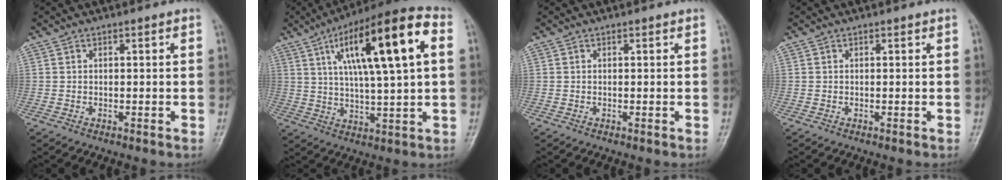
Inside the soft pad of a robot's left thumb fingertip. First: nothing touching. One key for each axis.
{"total": 20.2, "fx": 6.0, "fy": 4.7, "fz": 18.7, "tx": -0.300, "ty": 0.014, "tz": 0.092}
{"total": 0.0}
{"total": 0.0}